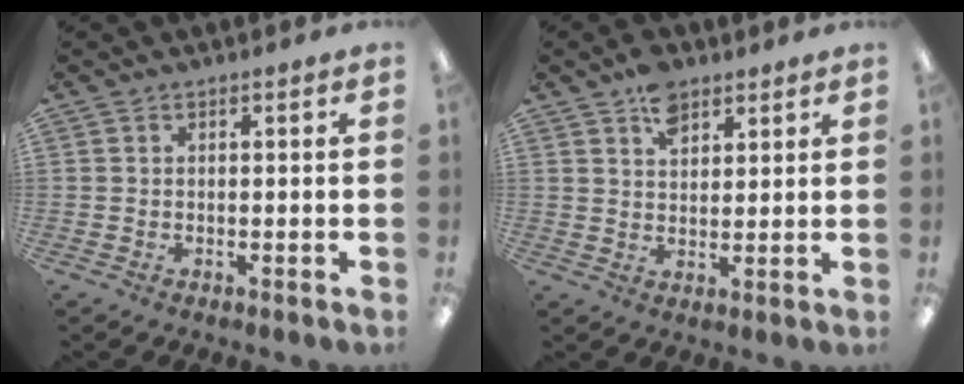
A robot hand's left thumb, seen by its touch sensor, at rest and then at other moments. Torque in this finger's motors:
{"motor_torque": [0.65, 0.35, 0.61, -0.19, 0.01]}